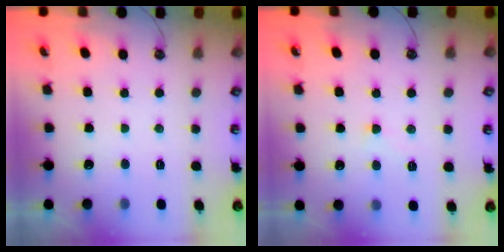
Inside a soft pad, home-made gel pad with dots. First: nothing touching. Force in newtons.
{"total": 2.4, "press": 2.4, "slide": 0.4}